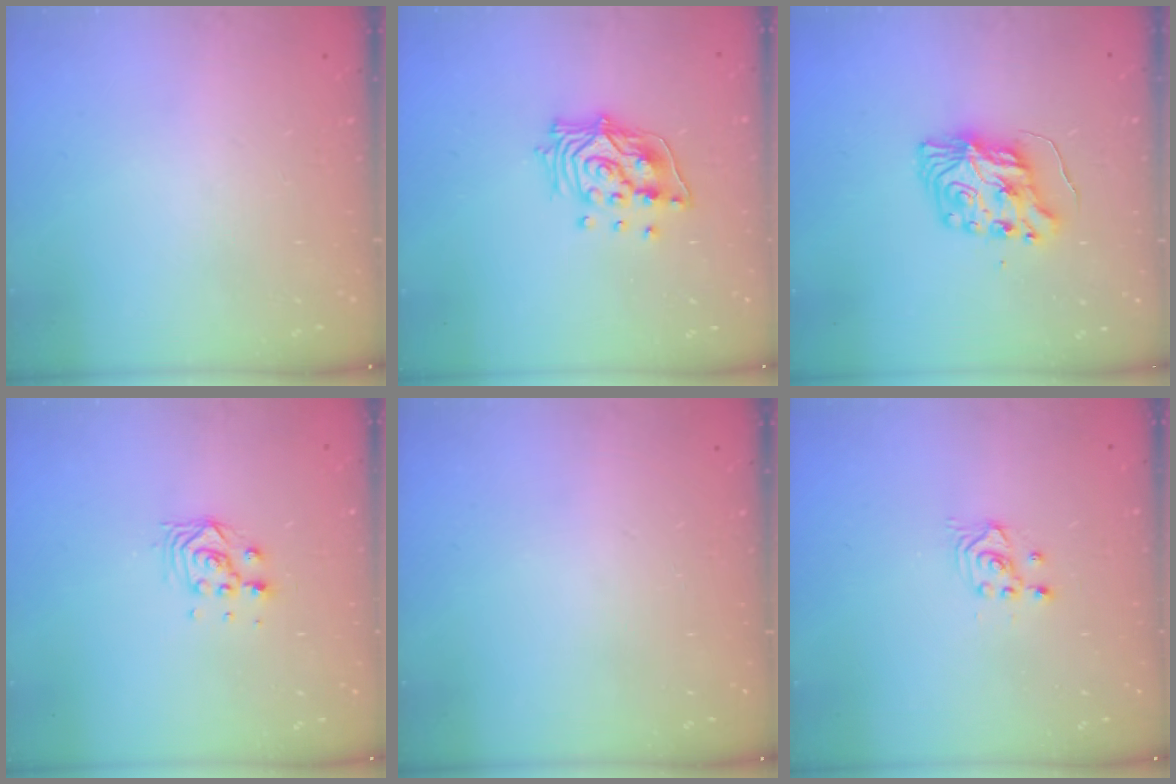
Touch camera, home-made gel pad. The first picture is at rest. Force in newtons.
{"total": 12.9, "press": 12.8, "slide": 1.8}
{"total": 8.5, "press": 8.5, "slide": 0.6}
{"total": 6.1, "press": 6.0, "slide": 0.4}
{"total": 0.0}
{"total": 2.5, "press": 2.5, "slide": 0.3}